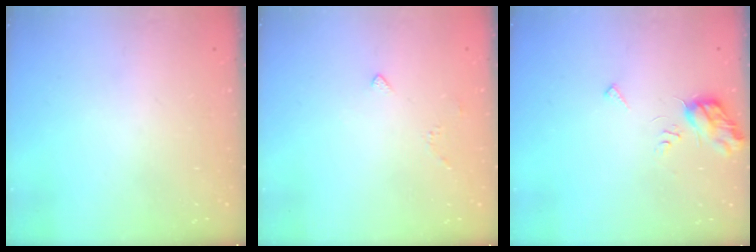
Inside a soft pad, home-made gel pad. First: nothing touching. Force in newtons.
{"total": 3.0, "press": 2.9, "slide": 0.7}
{"total": 7.4, "press": 7.4, "slide": 0.6}